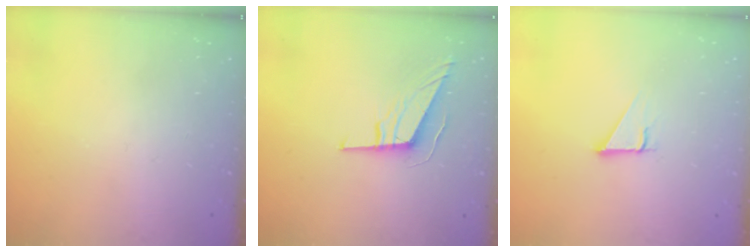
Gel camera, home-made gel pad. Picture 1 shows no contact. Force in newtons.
{"total": 9.7, "press": 9.5, "slide": 2.0}
{"total": 2.9, "press": 2.9, "slide": 0.1}